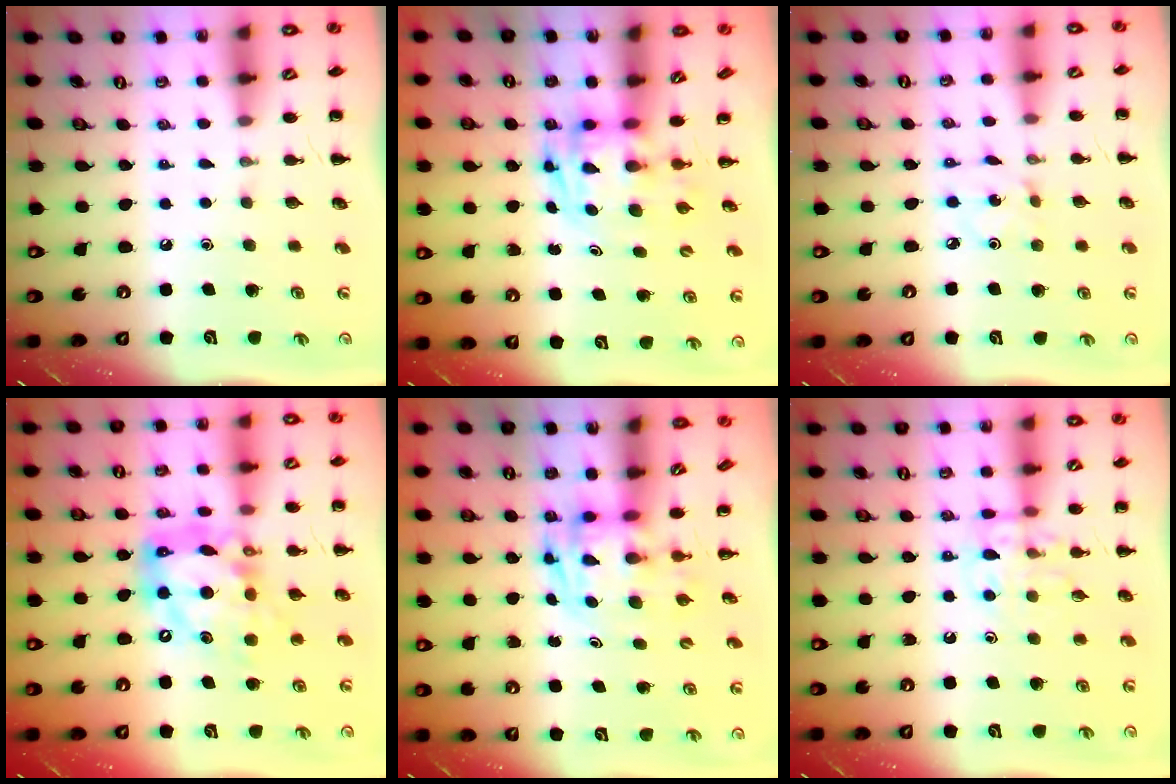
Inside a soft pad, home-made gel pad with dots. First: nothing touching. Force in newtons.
{"total": 2.8, "press": 2.8, "slide": 0.5}
{"total": 0.8, "press": 0.8, "slide": 0.2}
{"total": 16.2, "press": 15.6, "slide": 4.3}
{"total": 2.8, "press": 2.8, "slide": 0.5}
{"total": 11.0, "press": 10.9, "slide": 1.4}